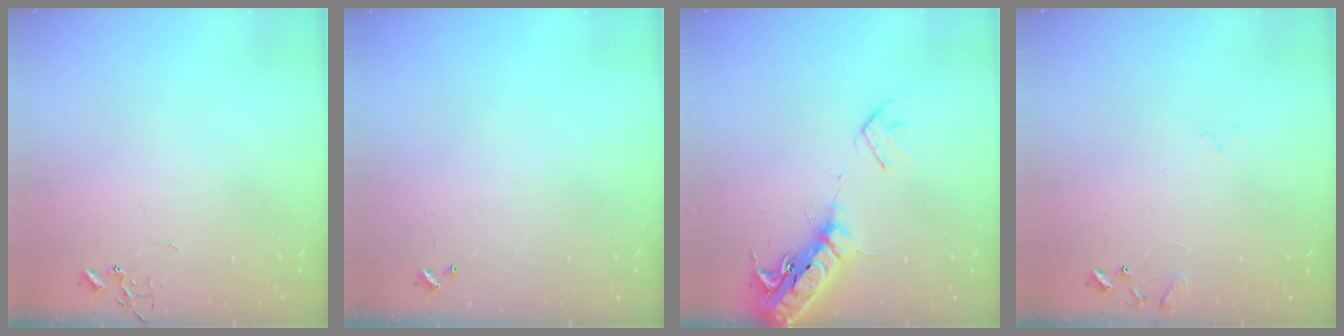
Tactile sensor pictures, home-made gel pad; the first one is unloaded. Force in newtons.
{"total": 0.0}
{"total": 18.4, "press": 17.9, "slide": 4.4}
{"total": 9.5, "press": 9.5, "slide": 0.9}